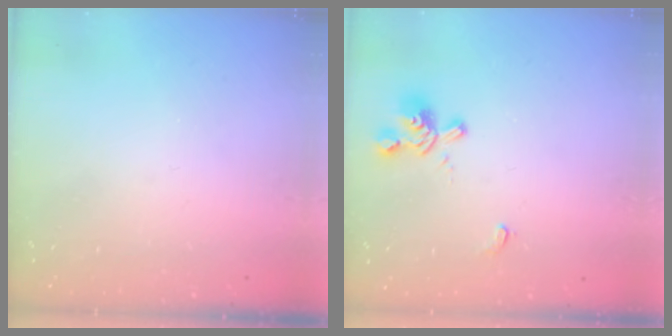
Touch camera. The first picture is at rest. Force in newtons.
{"total": 1.7, "press": 1.0, "slide": 1.3}